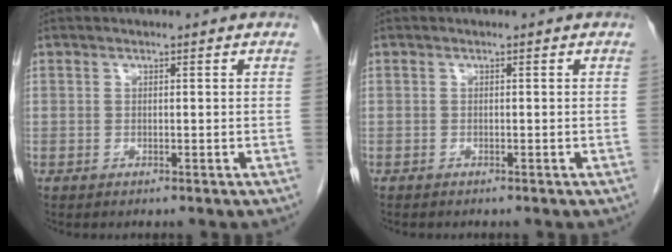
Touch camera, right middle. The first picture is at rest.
{"total": 0.5, "force": [-0.5, 0.2, 0.1], "torque": [-0.007, 0.000, -0.008]}